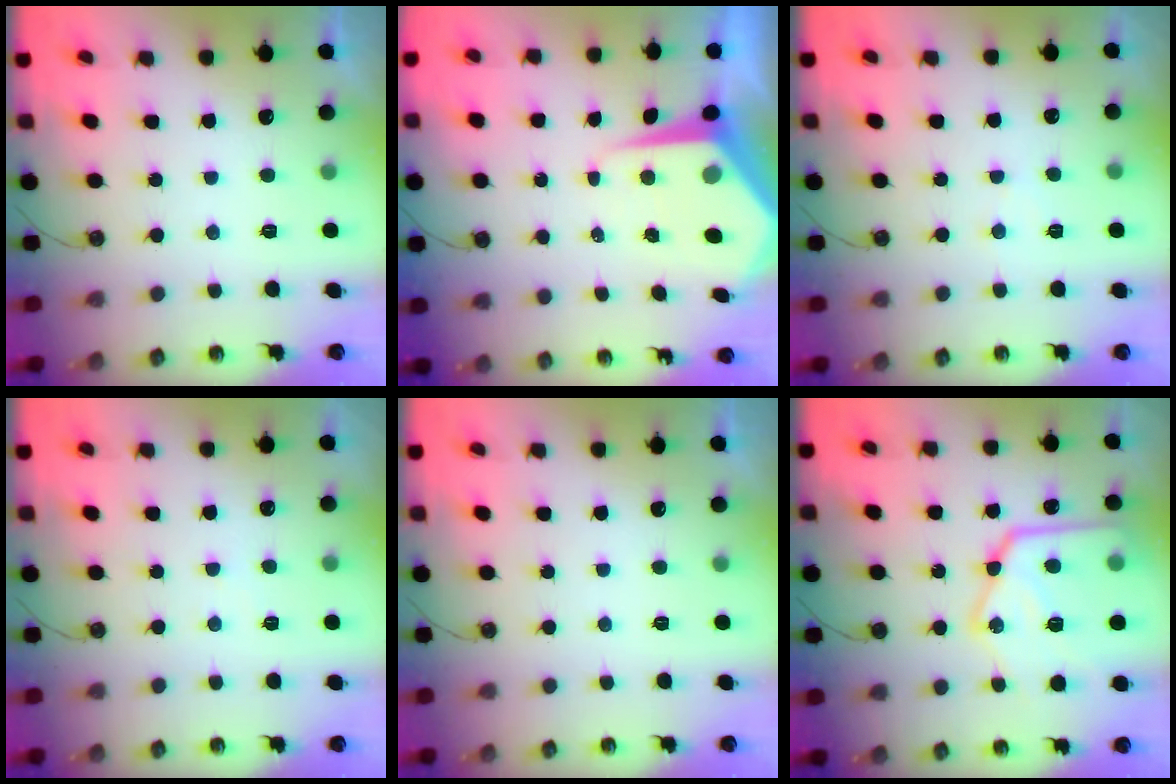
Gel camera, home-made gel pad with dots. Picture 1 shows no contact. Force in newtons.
{"total": 9.3, "press": 9.3, "slide": 0.9}
{"total": 3.7, "press": 3.6, "slide": 0.5}
{"total": 2.6, "press": 2.6, "slide": 0.4}
{"total": 0.0}
{"total": 22.4, "press": 22.3, "slide": 1.9}